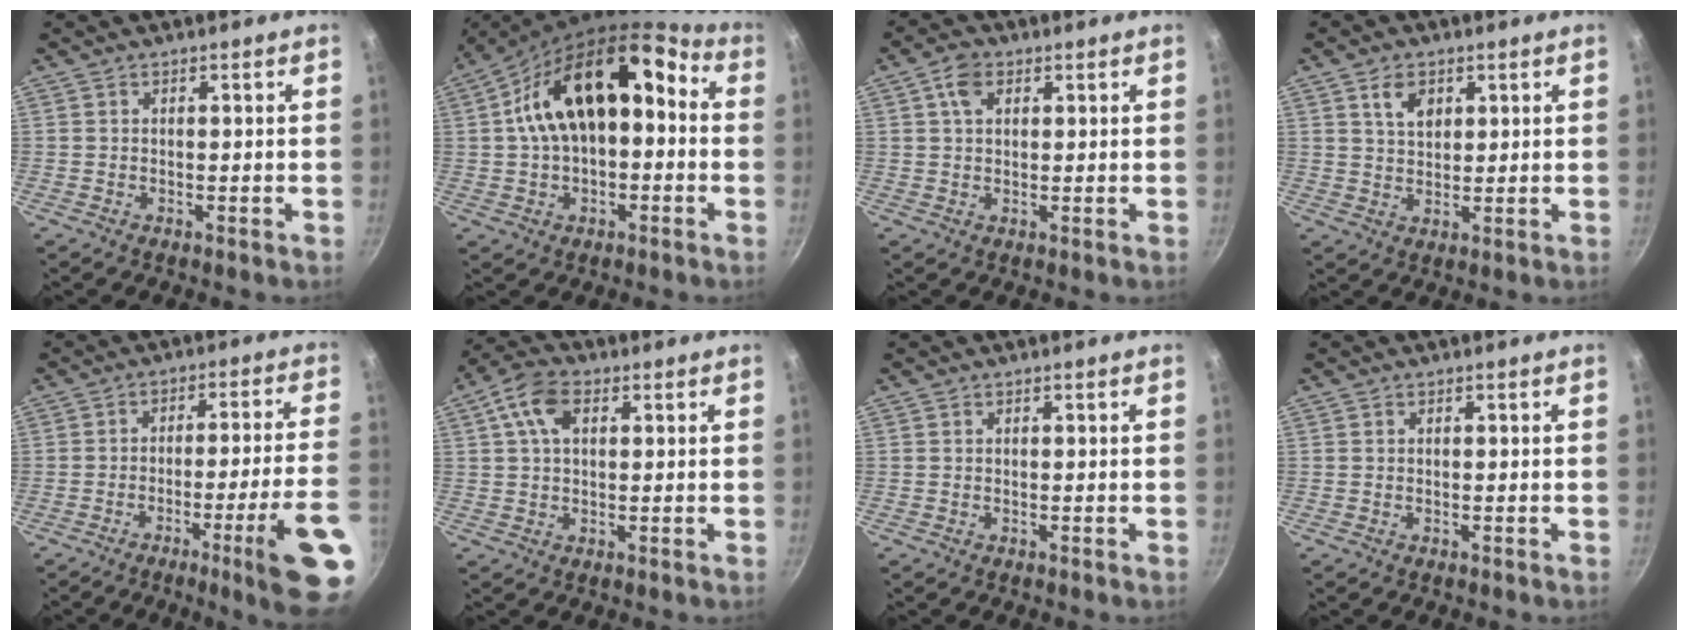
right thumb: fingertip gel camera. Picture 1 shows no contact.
{"total": 16.8, "force": [1.4, 10.0, 13.5], "torque": [-0.193, 0.056, 0.012]}
{"total": 4.2, "force": [1.8, 2.8, 2.6], "torque": [-0.039, -0.002, 0.027]}
{"total": 5.1, "force": [2.4, 3.4, 2.9], "torque": [-0.033, -0.012, 0.044]}
{"total": 16.1, "force": [-7.5, 0.6, 14.2], "torque": [-0.188, 0.037, -0.101]}
{"total": 7.4, "force": [2.5, 4.6, 5.3], "torque": [-0.094, 0.011, 0.037]}
{"total": 0.0}
{"total": 0.0}